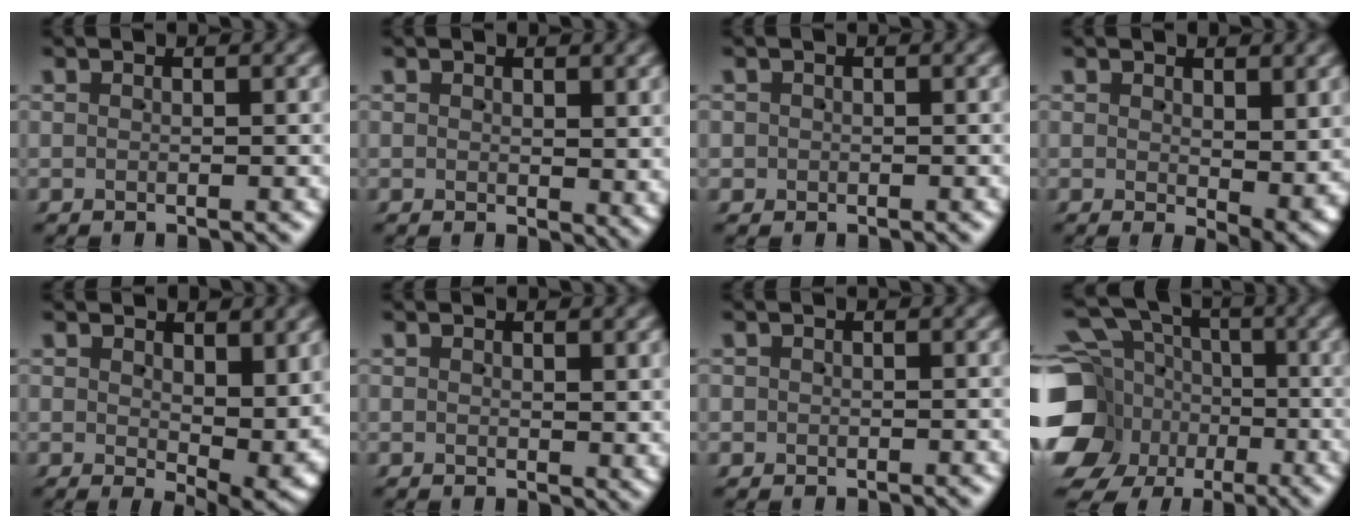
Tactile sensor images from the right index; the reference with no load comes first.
{"total": 1.4, "force": [0.5, 0.8, 1.0], "torque": [-0.005, -0.006, 0.011]}
{"total": 1.4, "force": [-0.2, 1.4, 0.2], "torque": [-0.009, -0.003, -0.001]}
{"total": 3.2, "force": [0.6, 1.3, 2.8], "torque": [-0.027, -0.010, 0.014]}
{"total": 5.2, "force": [0.4, 2.1, 4.7], "torque": [-0.051, -0.024, 0.018]}
{"total": 1.2, "force": [0.5, 0.7, 0.8], "torque": [-0.003, -0.004, 0.011]}
{"total": 0.9, "force": [-0.1, 0.8, 0.0], "torque": [-0.002, -0.001, 0.000]}
{"total": 13.0, "force": [-2.3, 11.4, 5.8], "torque": [-0.101, -0.045, -0.039]}